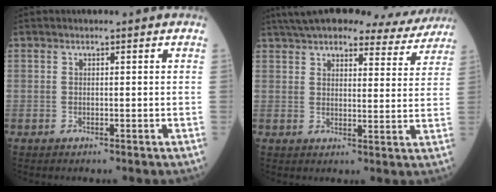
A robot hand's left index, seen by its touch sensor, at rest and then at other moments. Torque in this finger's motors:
{"motor_torque": [0.85, -1.29, -0.02, 0.07]}